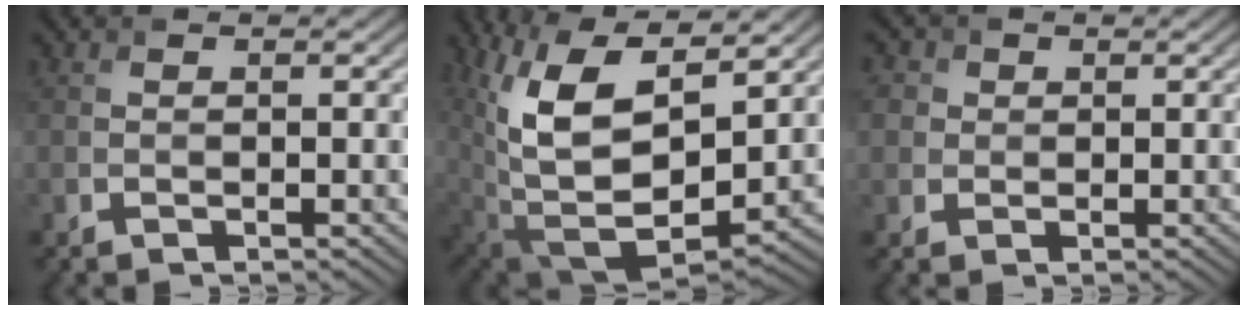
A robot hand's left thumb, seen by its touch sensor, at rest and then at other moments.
{"total": 15.5, "force": [5.4, 8.0, 12.1], "torque": [-0.242, -0.006, 0.114]}
{"total": 3.8, "force": [1.3, 3.3, 1.2], "torque": [-0.045, 0.002, 0.015]}